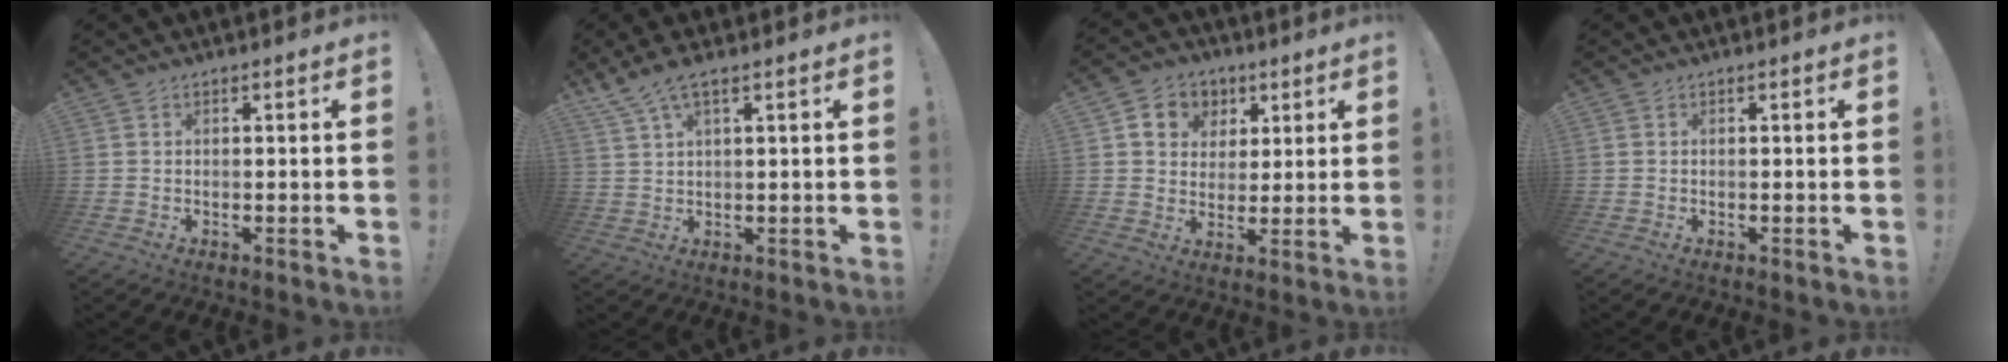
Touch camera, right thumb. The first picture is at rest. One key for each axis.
{"total": 5.3, "fx": 3.6, "fy": 0.7, "fz": 3.9, "tx": -0.086, "ty": -0.009, "tz": 0.068}
{"total": 8.5, "fx": 2.9, "fy": 7.6, "fz": 2.5, "tx": -0.036, "ty": -0.011, "tz": 0.062}
{"total": 0.0}